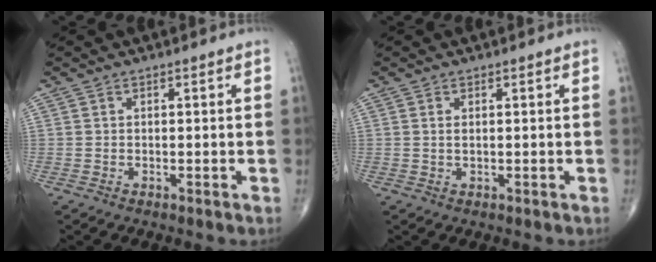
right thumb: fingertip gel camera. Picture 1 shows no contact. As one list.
[{"total": 0.8, "force": [0.2, 0.3, 0.7], "torque": [-0.019, 0.002, 0.006]}]